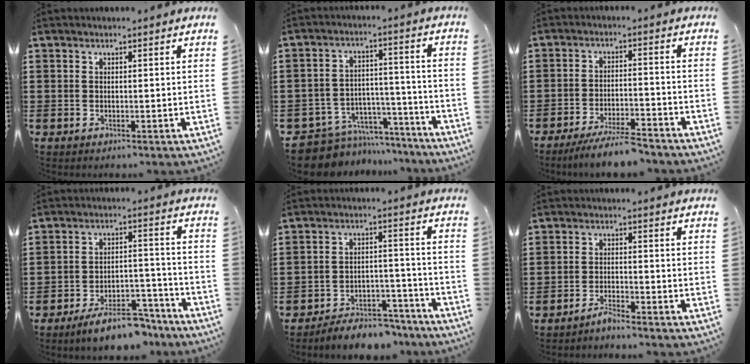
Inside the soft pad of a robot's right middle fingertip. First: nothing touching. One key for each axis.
{"total": 7.4, "fx": -6.9, "fy": 2.5, "fz": 0.9, "tx": -0.025, "ty": 0.013, "tz": -0.135}
{"total": 5.8, "fx": -5.2, "fy": 0.2, "fz": 2.5, "tx": -0.054, "ty": -0.011, "tz": -0.099}
{"total": 8.6, "fx": -7.1, "fy": 2.2, "fz": 4.3, "tx": -0.069, "ty": 0.018, "tz": -0.128}
{"total": 5.8, "fx": -5.6, "fy": 0.9, "fz": 0.9, "tx": -0.013, "ty": 0.014, "tz": -0.109}
{"total": 2.4, "fx": -2.3, "fy": -0.1, "fz": 0.7, "tx": -0.020, "ty": 0.000, "tz": -0.047}